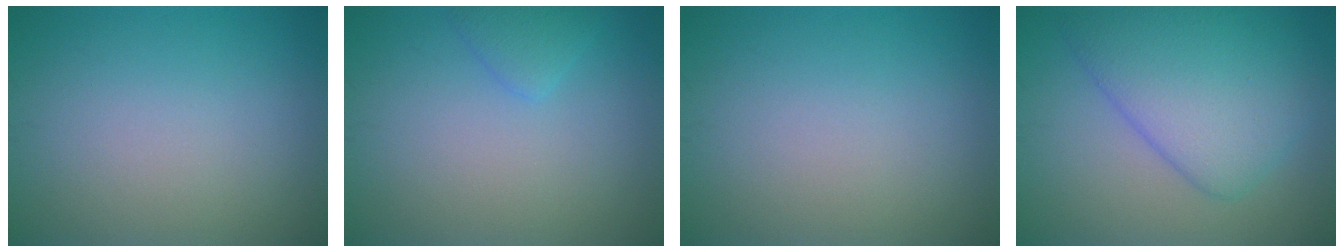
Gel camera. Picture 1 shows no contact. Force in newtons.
{"total": 1.5, "press": 1.5, "slide": 0.1}
{"total": 0.0}
{"total": 7.2, "press": 7.2, "slide": 0.3}